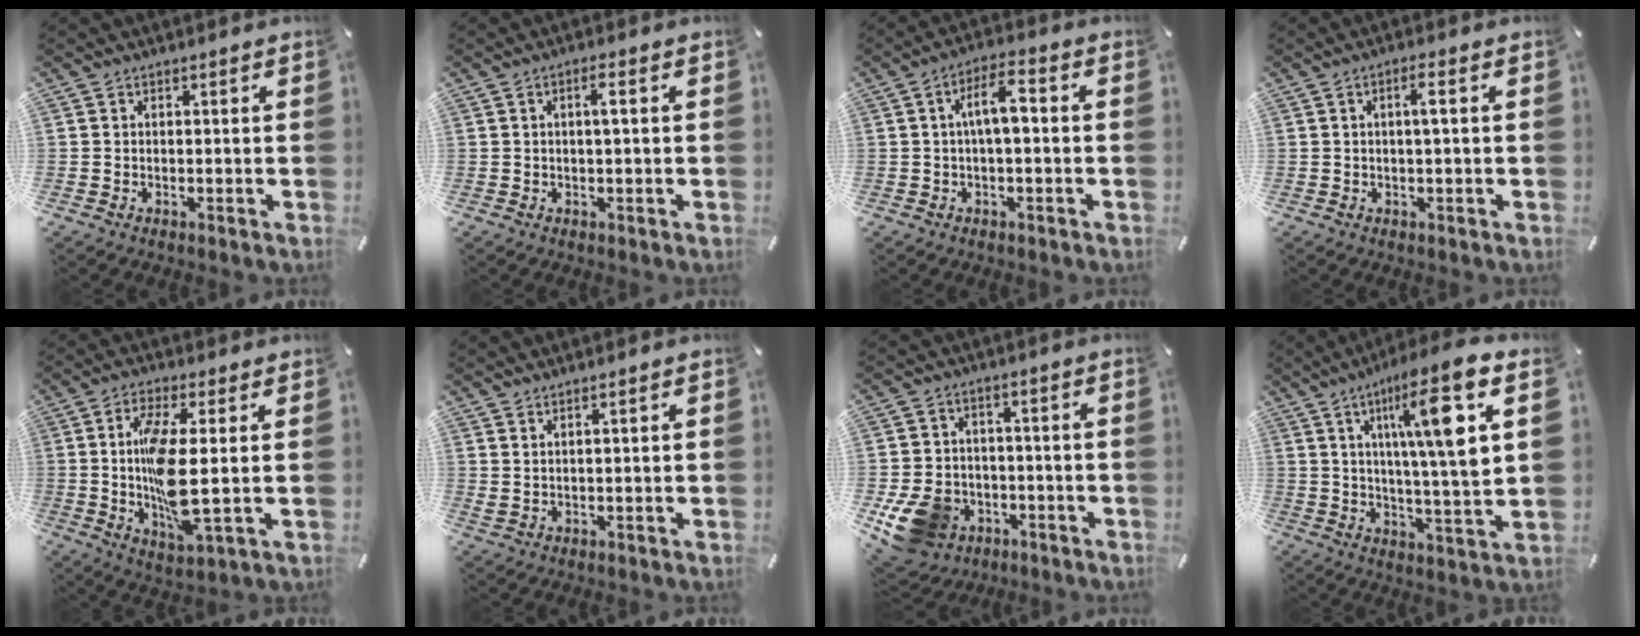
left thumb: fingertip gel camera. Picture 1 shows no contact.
{"total": 2.7, "force": [0.3, 0.4, 2.6], "torque": [-0.052, 0.004, 0.003]}
{"total": 7.0, "force": [0.4, 2.7, 6.4], "torque": [-0.113, 0.017, 0.003]}
{"total": 3.1, "force": [0.3, 0.5, 3.0], "torque": [-0.059, 0.005, 0.002]}
{"total": 13.0, "force": [0.5, 3.3, 12.6], "torque": [-0.270, -0.019, 0.004]}
{"total": 2.1, "force": [1.7, -0.3, 1.2], "torque": [-0.025, -0.005, 0.031]}
{"total": 11.8, "force": [-4.8, 9.3, 5.3], "torque": [-0.122, 0.027, -0.080]}
{"total": 16.9, "force": [7.2, 3.0, 15.0], "torque": [-0.236, -0.028, 0.101]}